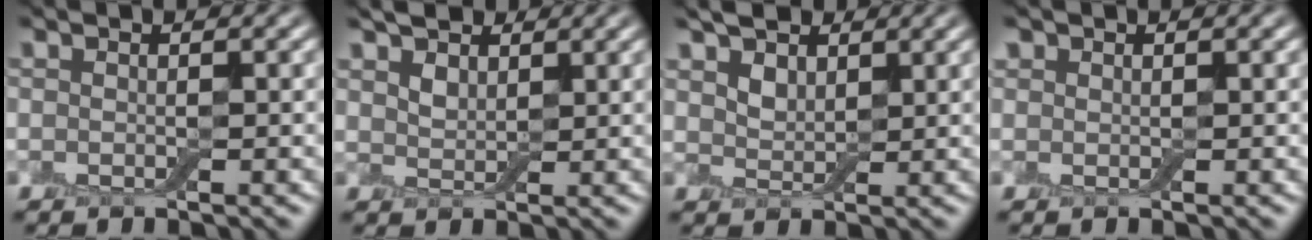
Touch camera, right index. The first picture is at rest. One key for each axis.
{"total": 3.0, "fx": 2.1, "fy": 1.6, "fz": 1.4, "tx": -0.034, "ty": 0.003, "tz": 0.036}
{"total": 3.3, "fx": 2.2, "fy": 1.9, "fz": 1.6, "tx": -0.040, "ty": -0.003, "tz": 0.038}
{"total": 0.7, "fx": 0.5, "fy": 0.5, "fz": 0.0, "tx": 0.003, "ty": 0.002, "tz": 0.008}